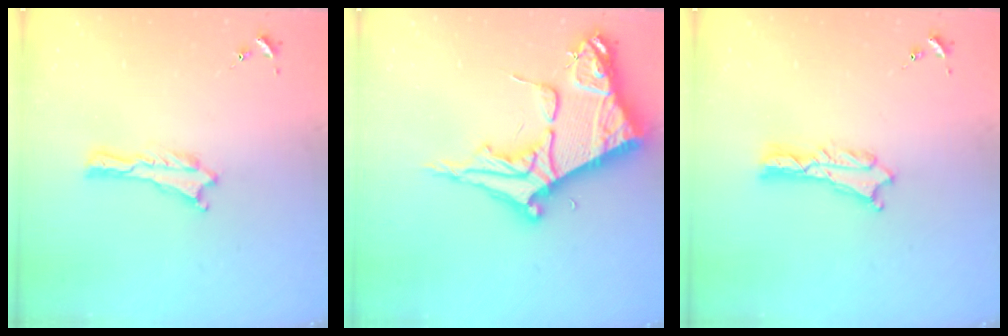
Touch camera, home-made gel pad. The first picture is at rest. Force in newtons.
{"total": 11.3, "press": 11.2, "slide": 1.2}
{"total": 1.3, "press": 1.3, "slide": 0.1}